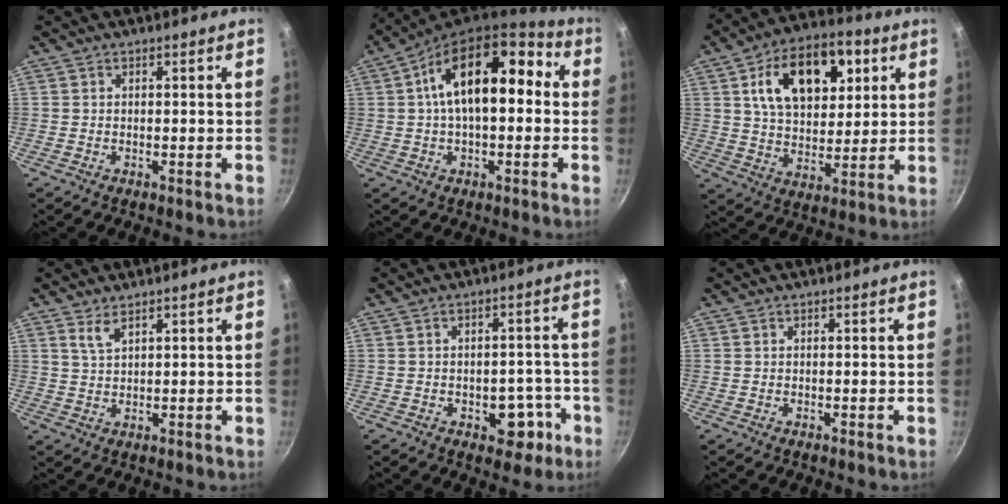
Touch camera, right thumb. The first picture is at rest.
{"total": 18.7, "force": [2.9, 9.8, 15.7], "torque": [-0.230, 0.041, 0.034]}
{"total": 19.2, "force": [6.8, 11.3, 14.0], "torque": [-0.184, -0.007, 0.111]}
{"total": 2.6, "force": [1.9, 0.9, 1.7], "torque": [-0.034, -0.010, 0.044]}
{"total": 6.9, "force": [-3.0, 4.3, 4.4], "torque": [-0.021, 0.031, -0.032]}
{"total": 0.0}